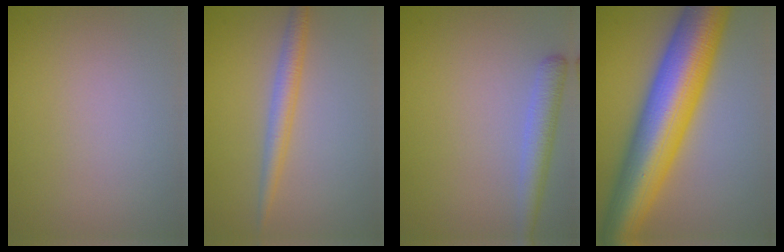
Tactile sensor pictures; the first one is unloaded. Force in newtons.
{"total": 2.3, "press": 2.3, "slide": 0.1}
{"total": 2.9, "press": 2.9, "slide": 0.2}
{"total": 13.1, "press": 13.1, "slide": 0.2}